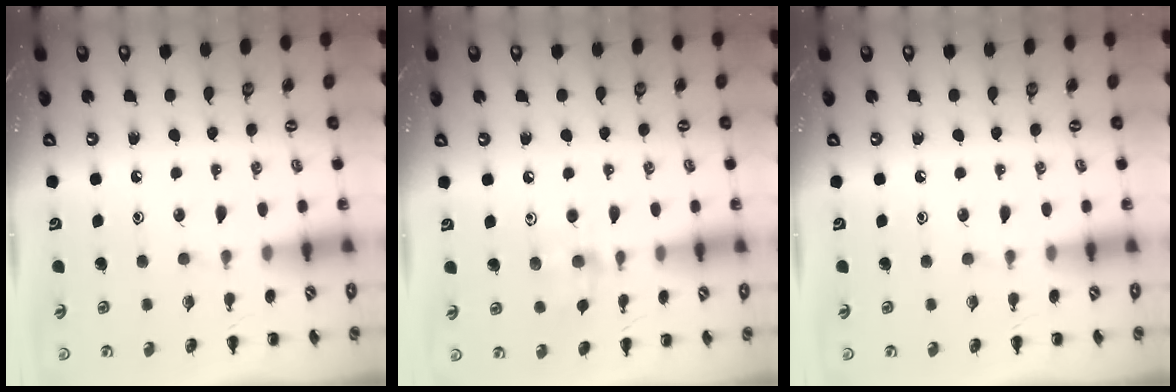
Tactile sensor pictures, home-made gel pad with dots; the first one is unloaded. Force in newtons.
{"total": 4.3, "press": 4.2, "slide": 1.2}
{"total": 0.0}